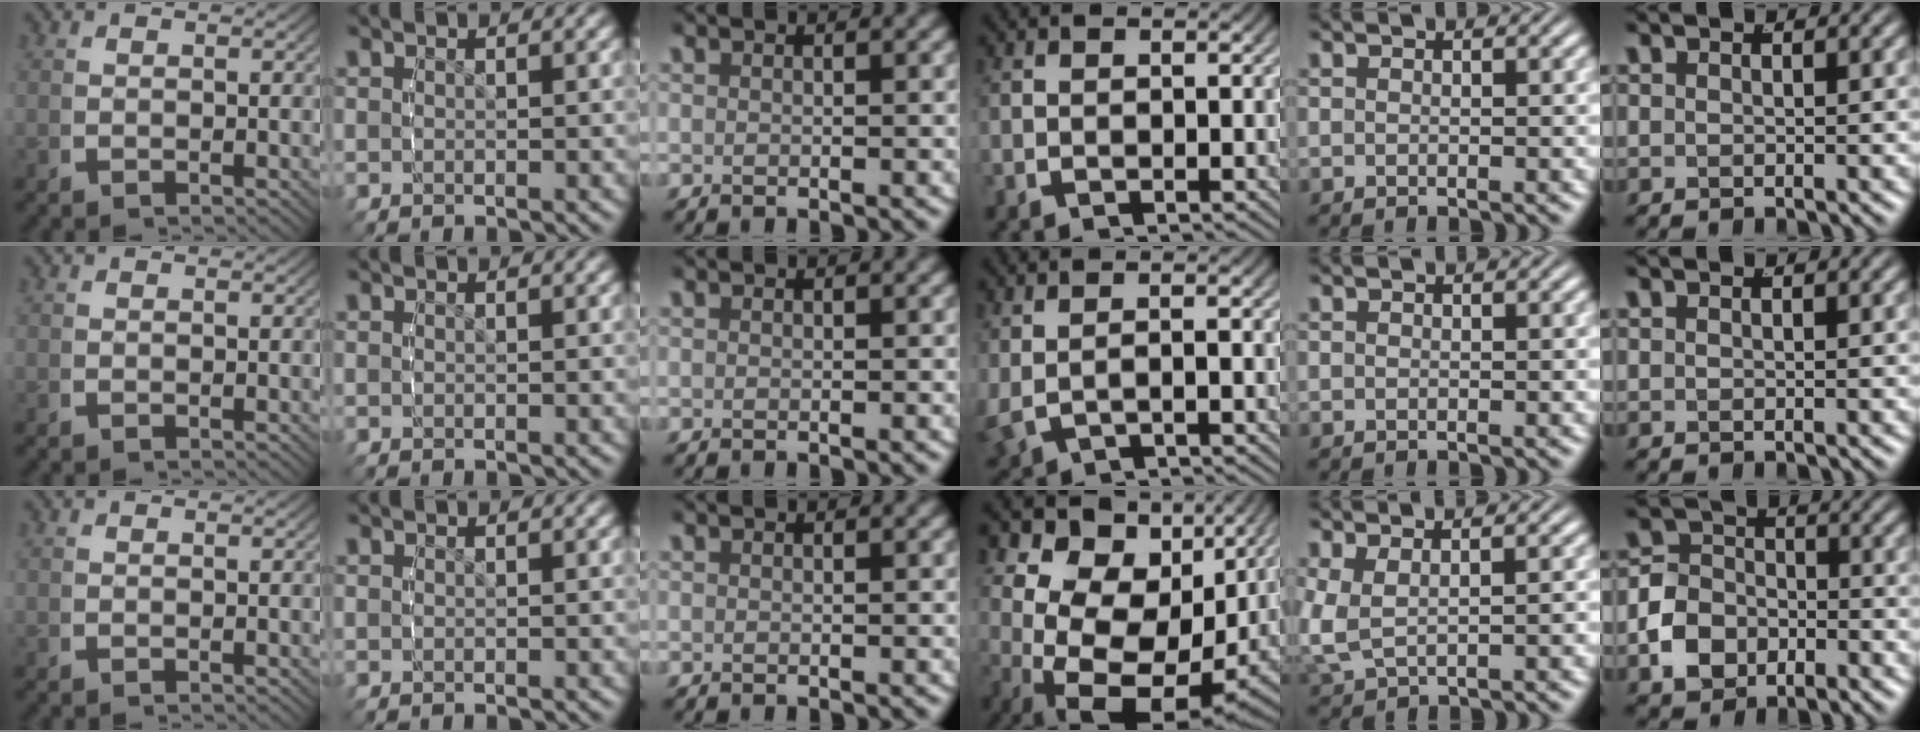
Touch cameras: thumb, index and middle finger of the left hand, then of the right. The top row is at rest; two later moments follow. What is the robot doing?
{"motion": "lift_and_place", "object": "sponge"}